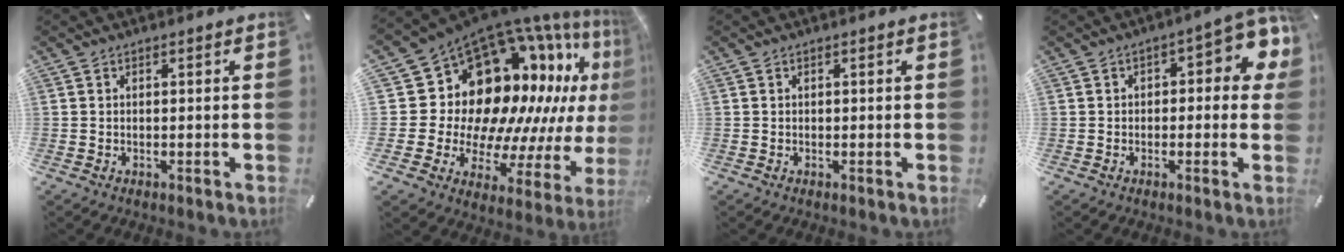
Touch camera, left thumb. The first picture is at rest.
{"total": 20.8, "force": [9.5, 14.3, 11.7], "torque": [-0.156, -0.138, 0.202]}
{"total": 0.0}
{"total": 7.9, "force": [1.3, 4.2, 6.7], "torque": [-0.083, -0.004, 0.017]}